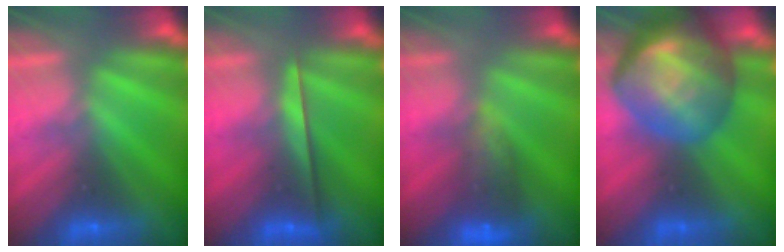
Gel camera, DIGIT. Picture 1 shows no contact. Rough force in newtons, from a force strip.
{"total": 2.4}
{"total": 7.5}
{"total": 7.2}